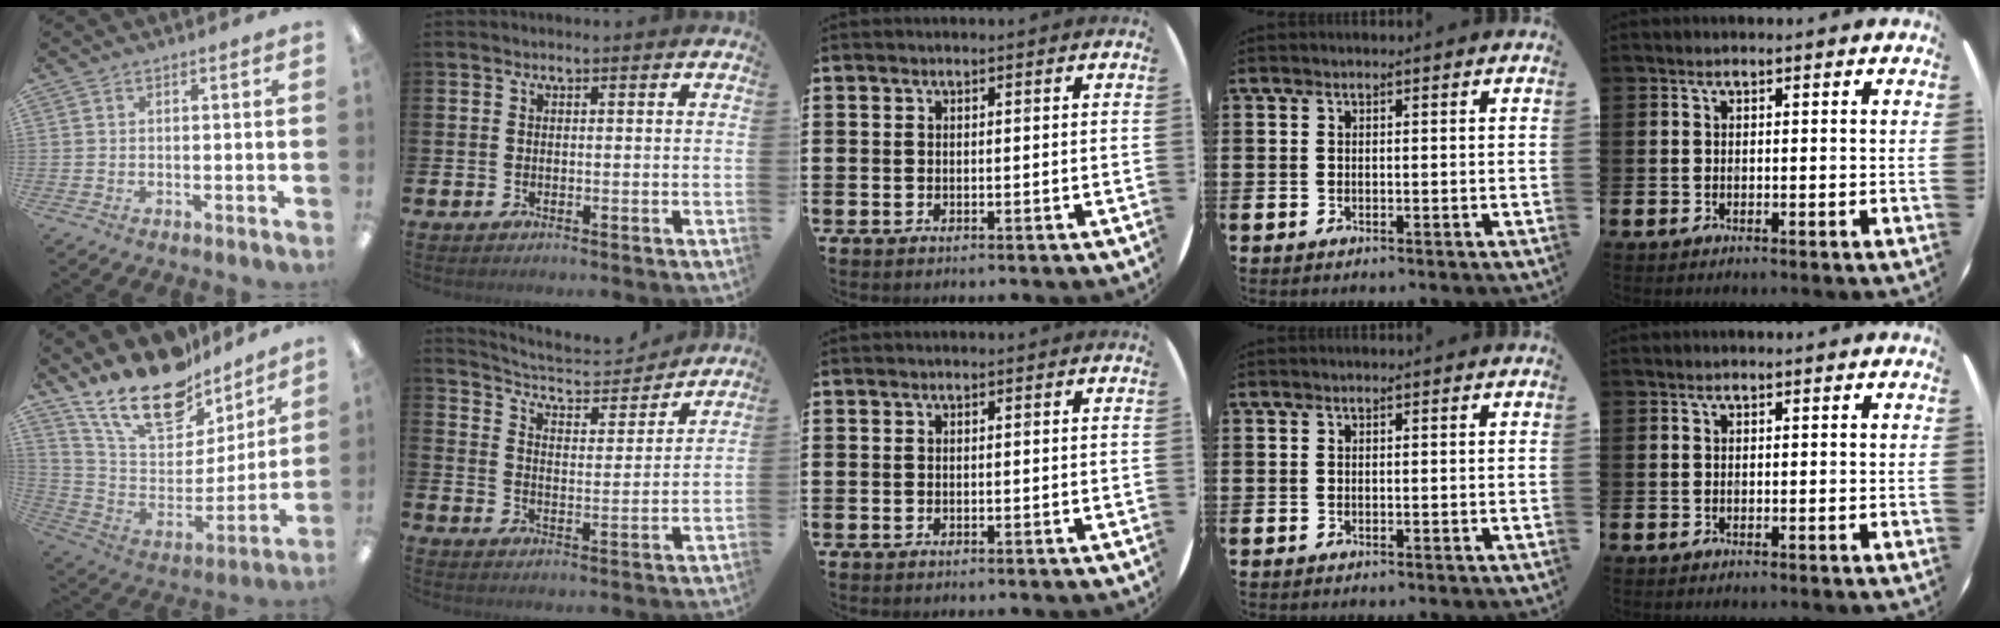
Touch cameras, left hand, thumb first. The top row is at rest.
{"thumb": {"total": 21.0, "force": [16.8, 8.5, 9.3], "torque": [-0.183, -0.116, 0.302]}, "index": {"total": 6.0, "force": [5.7, 1.5, 1.2], "torque": [-0.052, -0.046, 0.094]}}